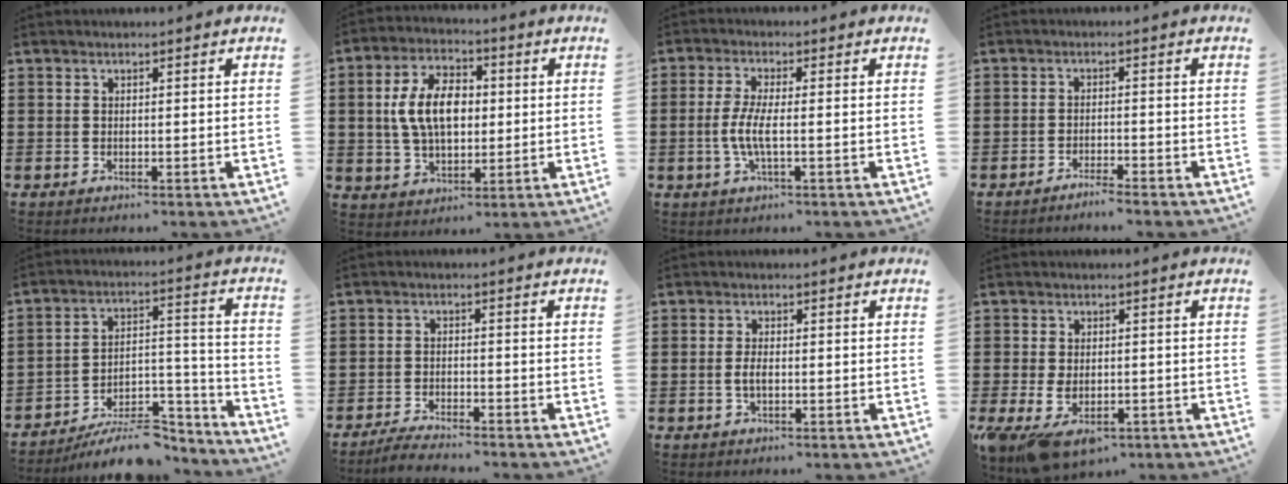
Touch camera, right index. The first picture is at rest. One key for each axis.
{"total": 9.6, "fx": 0.7, "fy": 5.6, "fz": 7.7, "tx": -0.173, "ty": 0.006, "tz": 0.004}
{"total": 5.0, "fx": -1.0, "fy": 1.2, "fz": 4.8, "tx": -0.113, "ty": -0.006, "tz": -0.029}
{"total": 2.1, "fx": -2.0, "fy": -0.4, "fz": 0.5, "tx": -0.010, "ty": 0.000, "tz": -0.038}
{"total": 9.8, "fx": -8.5, "fy": 2.8, "fz": 4.0, "tx": -0.046, "ty": 0.034, "tz": -0.153}
{"total": 2.9, "fx": -2.9, "fy": -0.1, "fz": 0.5, "tx": -0.011, "ty": 0.002, "tz": -0.059}
{"total": 2.0, "fx": -0.3, "fy": 0.8, "fz": 1.8, "tx": -0.043, "ty": -0.001, "tz": -0.008}
{"total": 4.9, "fx": -2.3, "fy": 2.3, "fz": 3.6, "tx": -0.085, "ty": -0.009, "tz": -0.047}